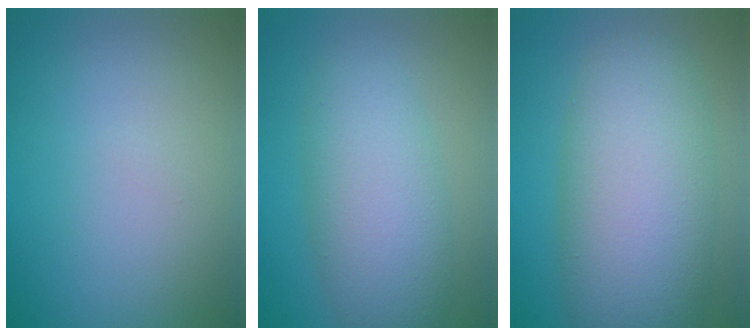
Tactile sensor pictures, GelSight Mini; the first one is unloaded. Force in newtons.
{"total": 6.0, "press": 6.0, "slide": 0.4}
{"total": 9.7, "press": 9.7, "slide": 0.7}